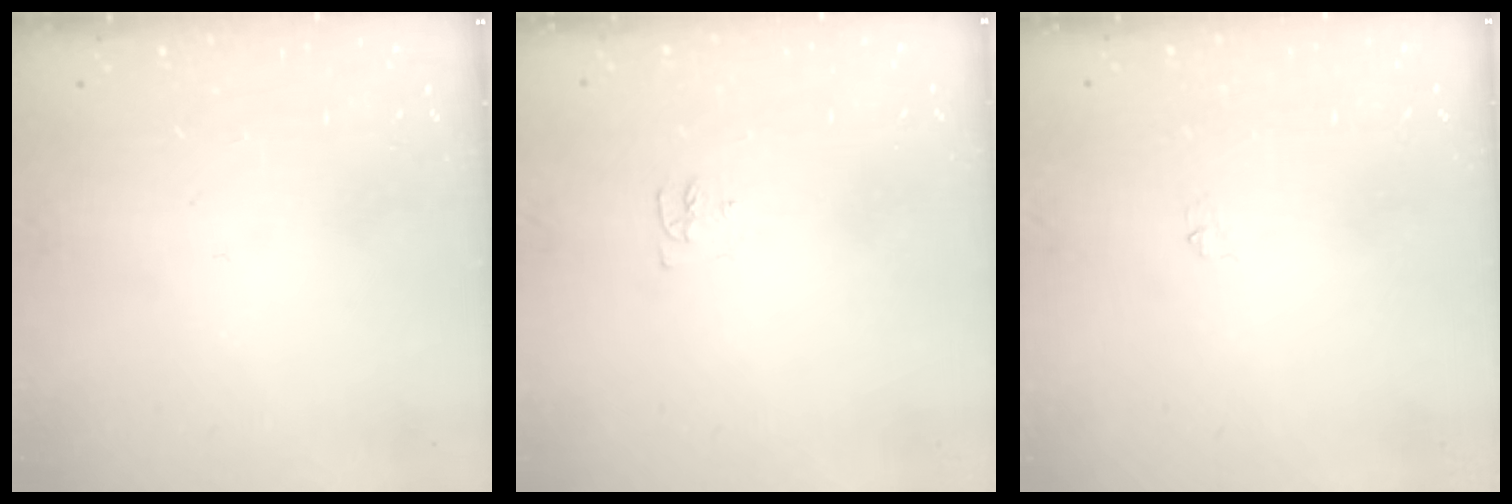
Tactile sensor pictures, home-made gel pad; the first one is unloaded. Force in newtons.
{"total": 4.0, "press": 3.9, "slide": 0.4}
{"total": 3.1, "press": 3.0, "slide": 0.4}